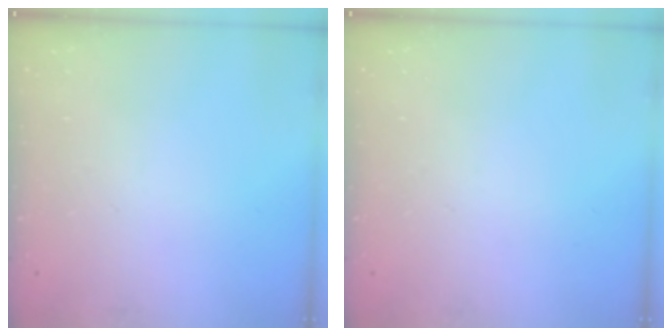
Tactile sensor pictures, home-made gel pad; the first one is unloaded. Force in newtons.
{"total": 0.0}